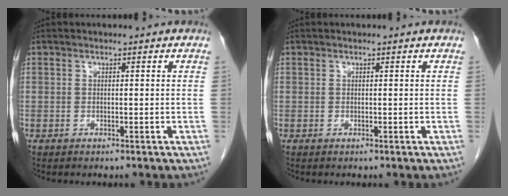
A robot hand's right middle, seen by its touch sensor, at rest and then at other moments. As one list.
[{"total": 0.0}]